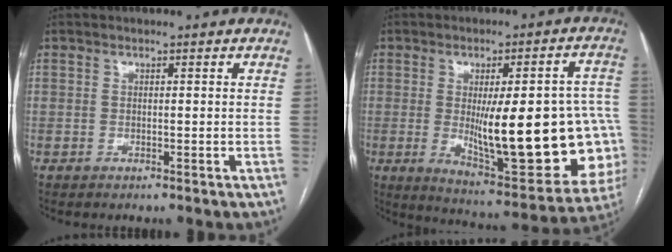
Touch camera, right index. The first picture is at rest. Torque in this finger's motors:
{"motor_torque": [2.08, 0.06, 1.06, 0.21]}